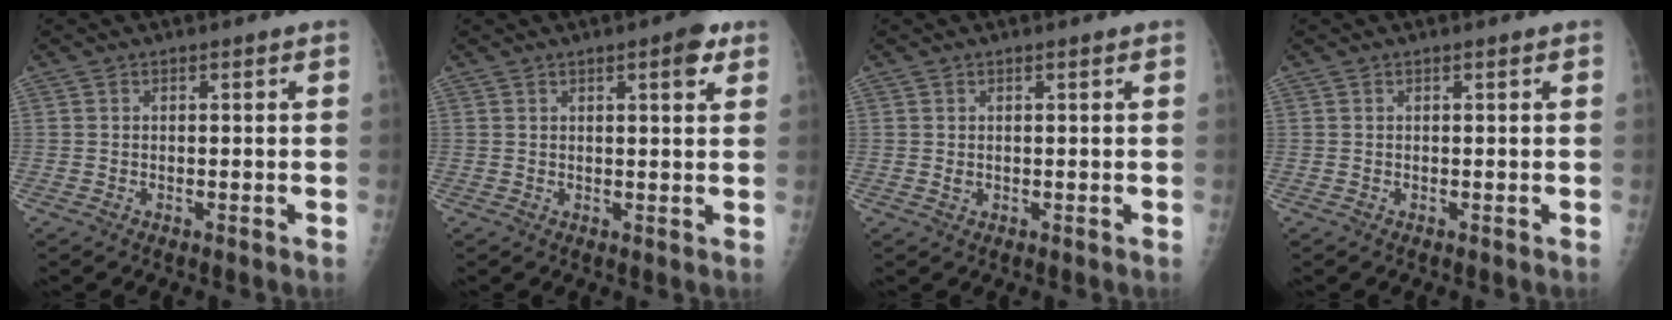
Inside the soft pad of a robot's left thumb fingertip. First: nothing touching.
{"total": 4.1, "force": [2.2, 1.1, 3.3], "torque": [-0.036, -0.007, 0.025]}
{"total": 1.0, "force": [0.4, 0.5, 0.7], "torque": [-0.010, -0.003, 0.011]}
{"total": 0.0}